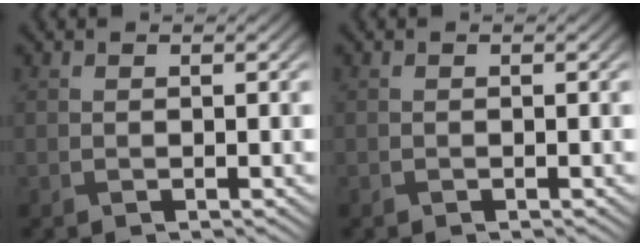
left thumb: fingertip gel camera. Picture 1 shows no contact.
{"total": 0.0}